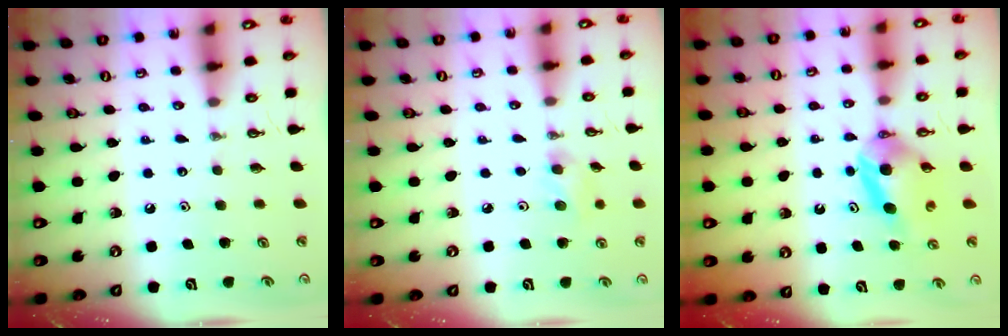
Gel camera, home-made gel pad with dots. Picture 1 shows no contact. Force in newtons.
{"total": 6.8, "press": 5.6, "slide": 3.8}
{"total": 5.9, "press": 5.8, "slide": 1.0}